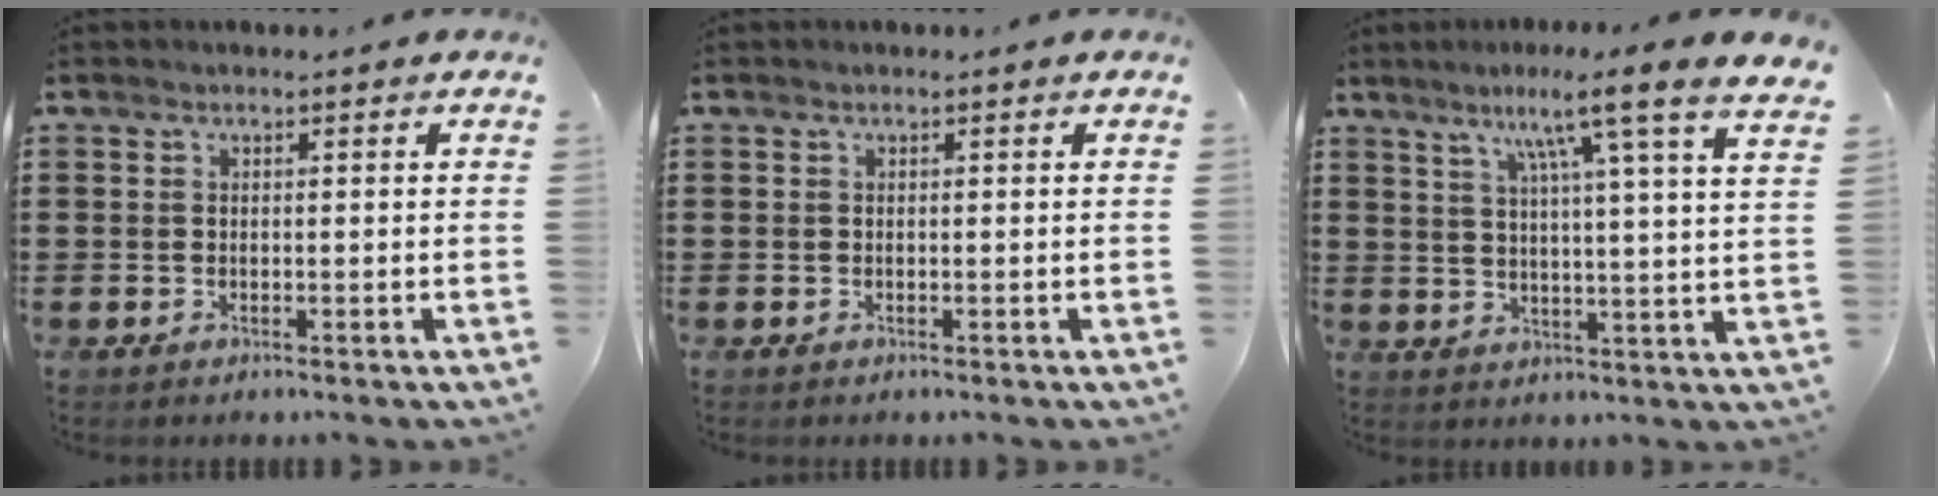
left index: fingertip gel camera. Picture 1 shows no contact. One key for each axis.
{"total": 0.0}
{"total": 8.6, "fx": 6.0, "fy": -1.4, "fz": 6.0, "tx": -0.116, "ty": -0.040, "tz": 0.082}